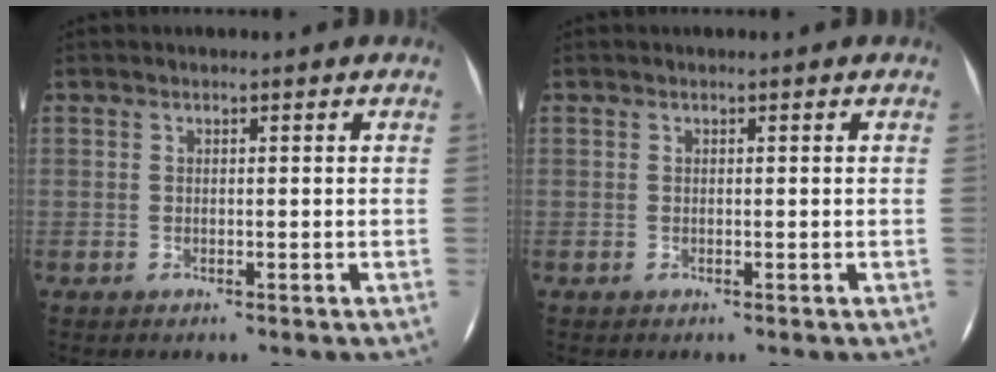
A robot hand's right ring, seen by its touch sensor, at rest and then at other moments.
{"total": 0.0}